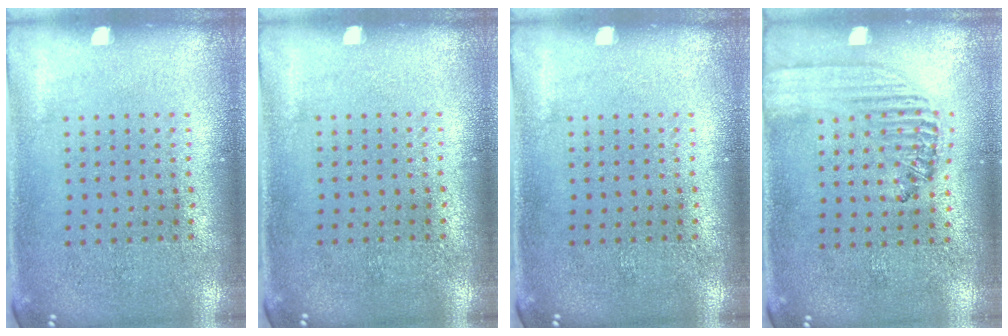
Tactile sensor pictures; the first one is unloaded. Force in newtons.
{"total": 0.0}
{"total": 0.0}
{"total": 1.4, "press": 1.2, "slide": 0.6}